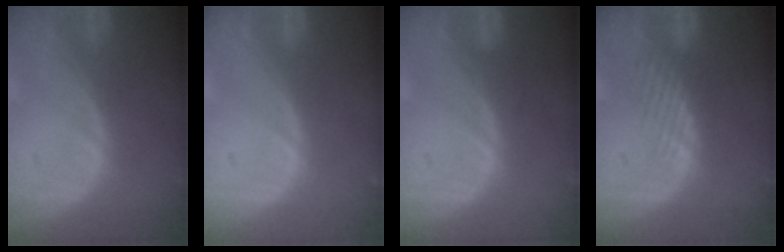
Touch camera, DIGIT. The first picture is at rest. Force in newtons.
{"total": 0.0}
{"total": 1.2, "press": 1.2, "slide": 0.1}
{"total": 2.2, "press": 2.2, "slide": 0.2}